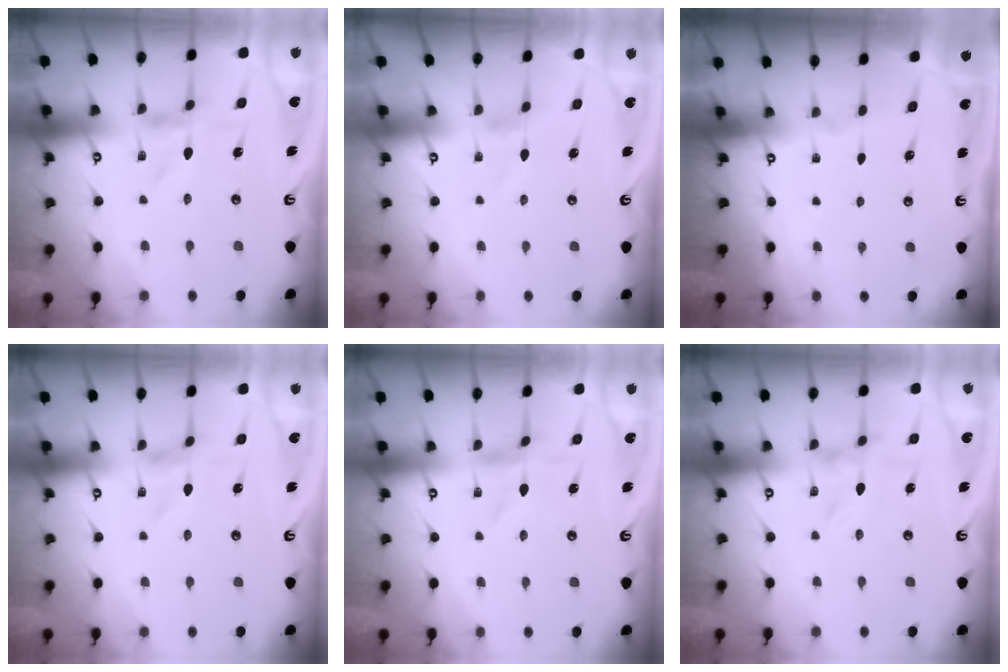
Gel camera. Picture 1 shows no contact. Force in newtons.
{"total": 1.0, "press": 1.0, "slide": 0.1}
{"total": 0.0}
{"total": 0.8, "press": 0.8, "slide": 0.2}
{"total": 0.8, "press": 0.8, "slide": 0.2}
{"total": 0.0}